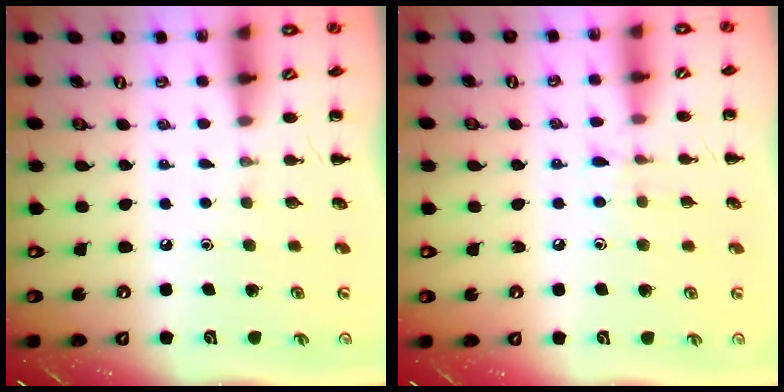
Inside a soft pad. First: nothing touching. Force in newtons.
{"total": 7.0, "press": 6.7, "slide": 2.0}